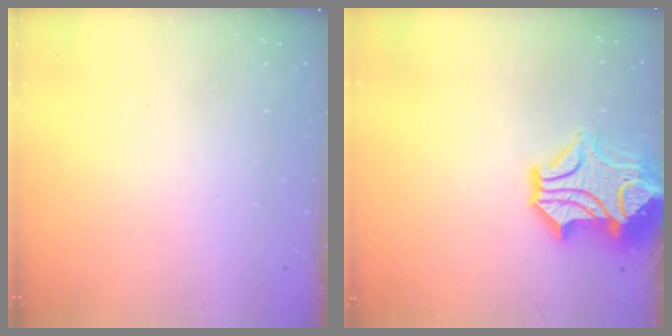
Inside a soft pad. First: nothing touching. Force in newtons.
{"total": 2.8, "press": 2.4, "slide": 1.3}